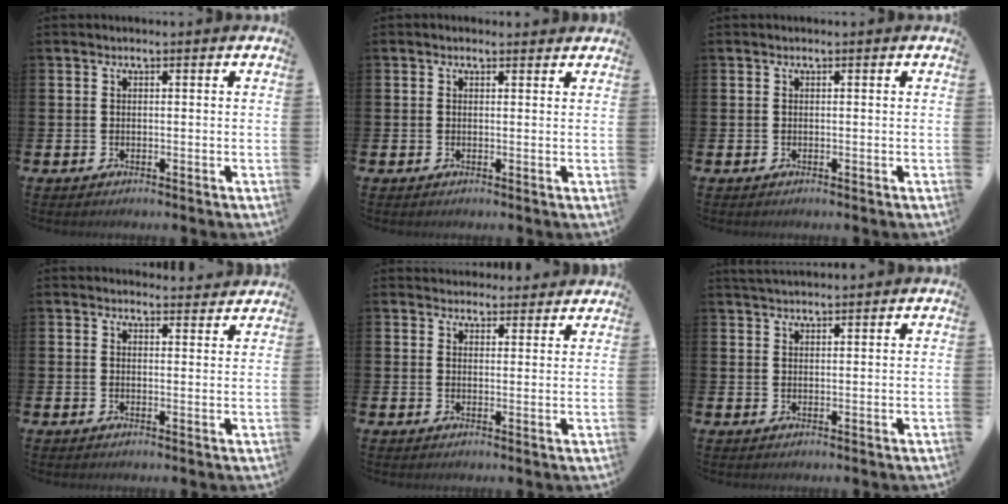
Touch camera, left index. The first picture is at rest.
{"total": 0.7, "force": [0.6, 0.3, 0.2], "torque": [0.005, -0.001, 0.008]}
{"total": 0.0}
{"total": 2.4, "force": [2.4, 0.5, -0.1], "torque": [0.017, -0.019, 0.039]}
{"total": 3.4, "force": [3.2, 1.0, -0.3], "torque": [0.008, -0.016, 0.058]}
{"total": 2.3, "force": [2.2, 0.3, 0.3], "torque": [-0.006, -0.006, 0.041]}